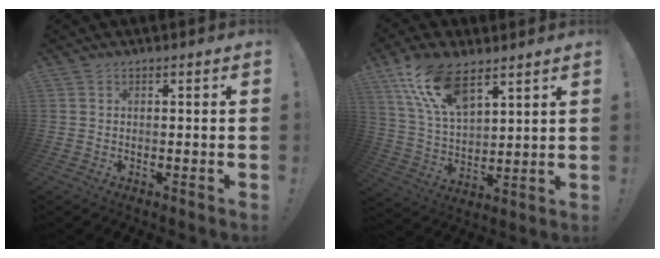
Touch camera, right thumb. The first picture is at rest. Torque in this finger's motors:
{"motor_torque": [1.24, 3.08, 1.29, 0.57, 0.50]}